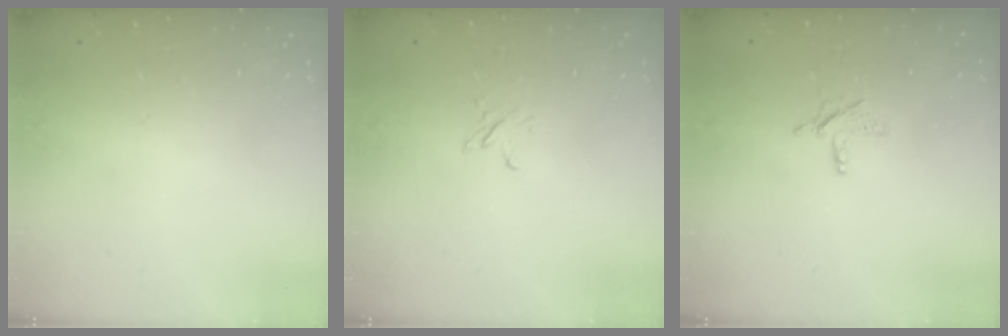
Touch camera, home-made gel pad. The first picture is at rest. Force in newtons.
{"total": 2.3, "press": 2.3, "slide": 0.3}
{"total": 3.9, "press": 3.9, "slide": 0.3}